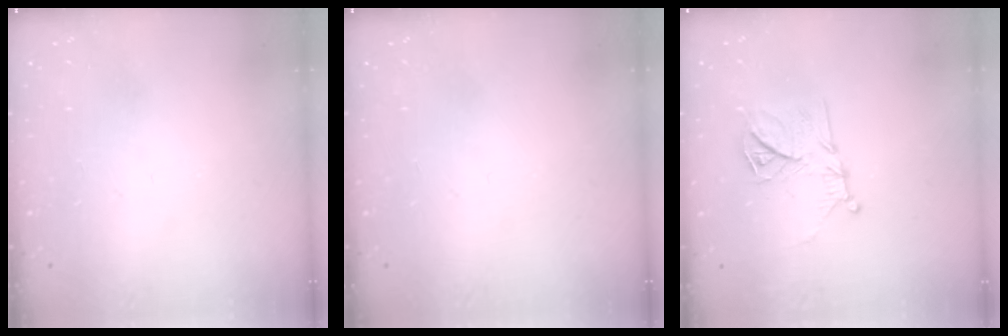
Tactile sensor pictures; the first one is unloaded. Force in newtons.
{"total": 0.0}
{"total": 11.7, "press": 11.7, "slide": 0.4}